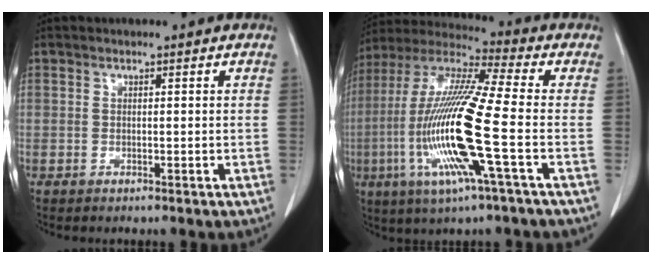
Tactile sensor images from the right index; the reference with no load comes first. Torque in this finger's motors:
{"motor_torque": [2.14, 0.00, 1.05, 0.21]}